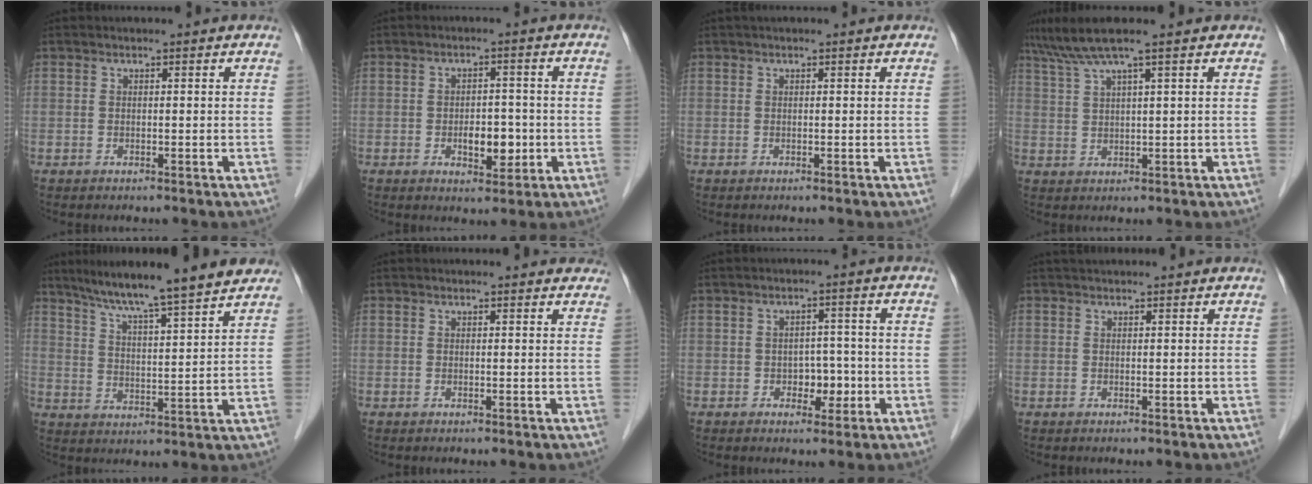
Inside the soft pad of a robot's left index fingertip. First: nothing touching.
{"total": 4.5, "force": [-1.1, 2.5, 3.6], "torque": [-0.051, 0.003, -0.011]}
{"total": 0.8, "force": [0.7, 0.1, 0.4], "torque": [-0.008, 0.016, 0.012]}
{"total": 5.4, "force": [4.2, -1.3, 3.1], "torque": [-0.070, 0.023, 0.087]}
{"total": 15.4, "force": [13.2, 0.3, 7.9], "torque": [-0.122, 0.017, 0.193]}
{"total": 4.9, "force": [4.6, 1.3, 1.0], "torque": [-0.001, 0.014, 0.039]}
{"total": 3.5, "force": [-1.0, 2.4, 2.3], "torque": [-0.027, 0.009, -0.011]}
{"total": 2.5, "force": [2.4, 0.2, 0.8], "torque": [-0.009, 0.031, 0.039]}